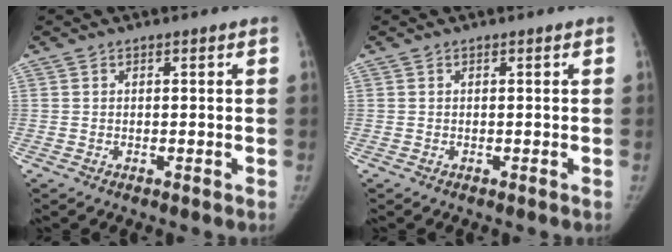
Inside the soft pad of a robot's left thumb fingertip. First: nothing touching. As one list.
[{"total": 0.0}]